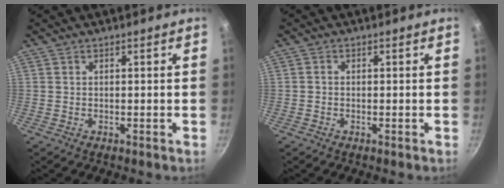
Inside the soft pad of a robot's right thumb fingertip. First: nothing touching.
{"total": 0.7, "force": [-0.3, 0.5, 0.3], "torque": [-0.005, 0.003, -0.006]}